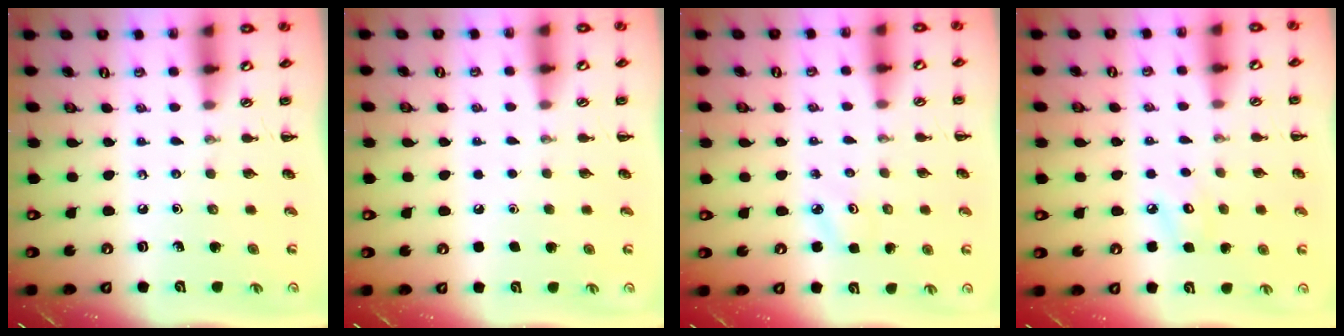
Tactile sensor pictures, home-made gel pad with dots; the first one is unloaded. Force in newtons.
{"total": 1.6, "press": 1.6, "slide": 0.1}
{"total": 2.5, "press": 2.4, "slide": 0.7}
{"total": 5.9, "press": 5.7, "slide": 1.5}